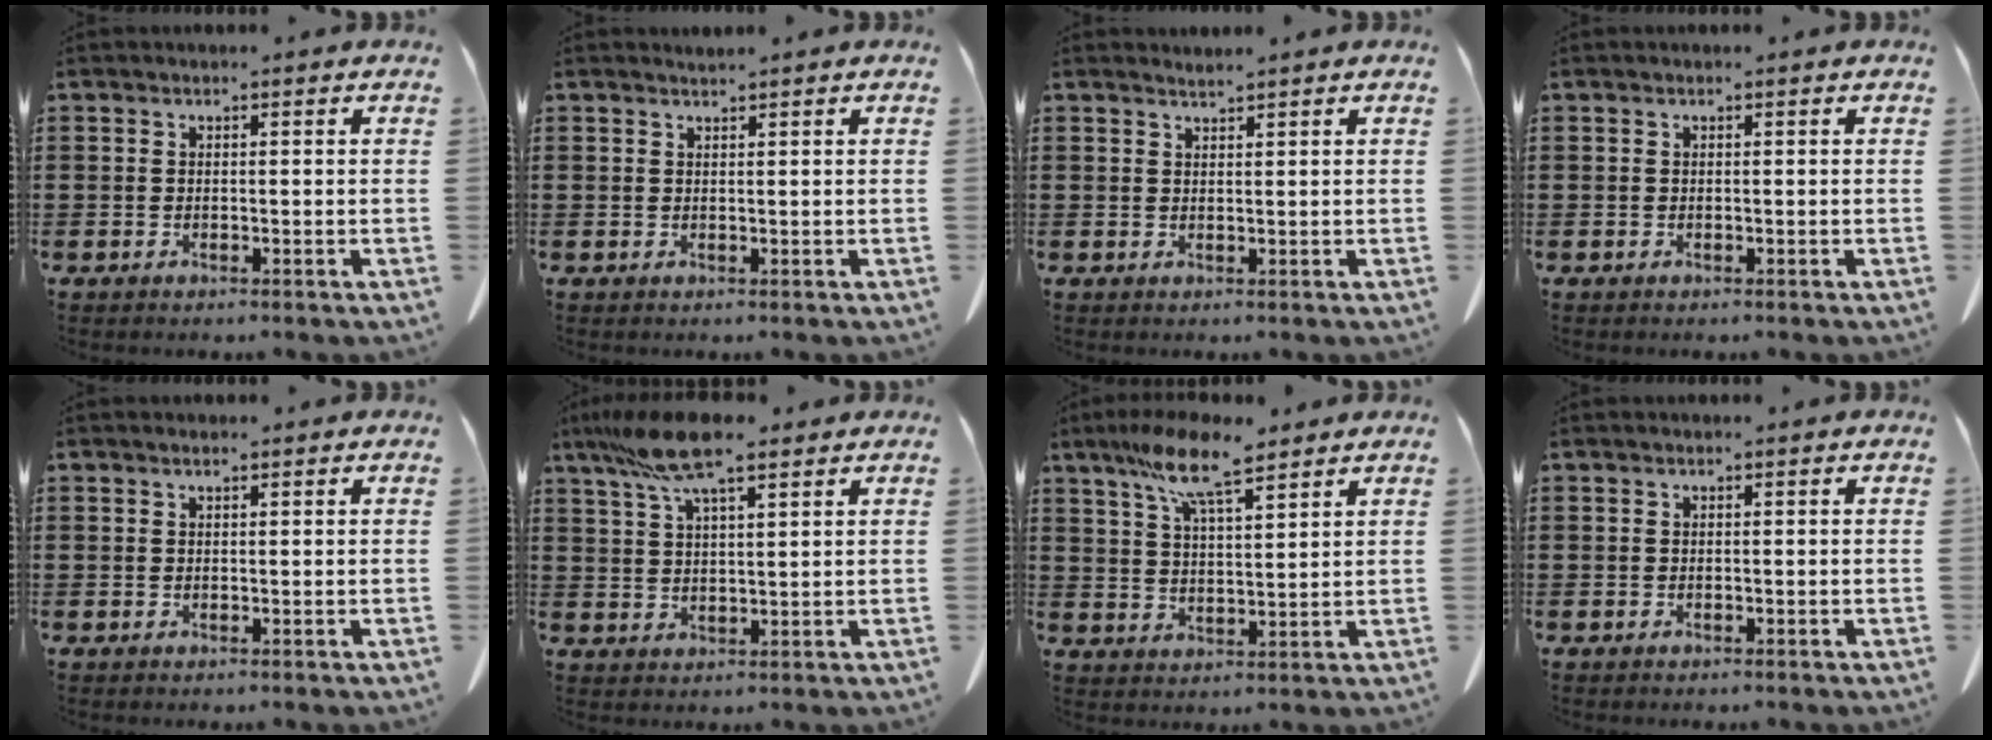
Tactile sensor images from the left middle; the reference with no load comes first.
{"total": 0.7, "force": [0.7, -0.1, 0.2], "torque": [-0.004, -0.002, 0.013]}
{"total": 1.2, "force": [1.1, -0.1, 0.2], "torque": [-0.004, -0.003, 0.022]}
{"total": 0.0}
{"total": 0.6, "force": [0.4, 0.1, 0.4], "torque": [-0.009, 0.002, 0.008]}
{"total": 9.5, "force": [6.3, 2.0, 6.8], "torque": [-0.145, -0.005, 0.114]}
{"total": 9.5, "force": [6.9, 1.8, 6.2], "torque": [-0.136, -0.007, 0.125]}
{"total": 0.0}